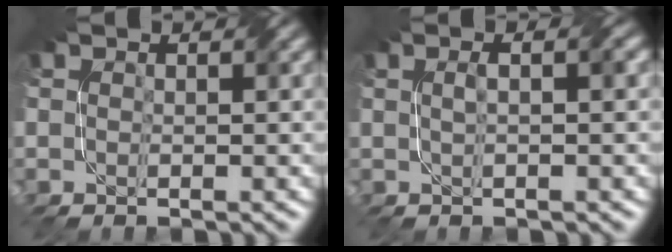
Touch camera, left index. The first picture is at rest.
{"total": 2.4, "force": [0.6, 0.8, 2.2], "torque": [-0.029, 0.004, 0.003]}